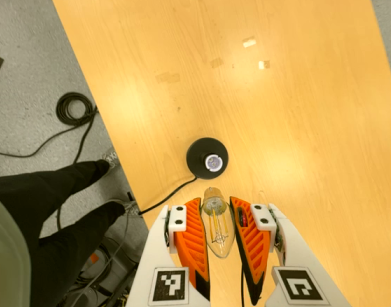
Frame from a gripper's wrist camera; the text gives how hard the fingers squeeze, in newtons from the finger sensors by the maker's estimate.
{"total": 20.2, "left": 21.2, "right": 19.2}